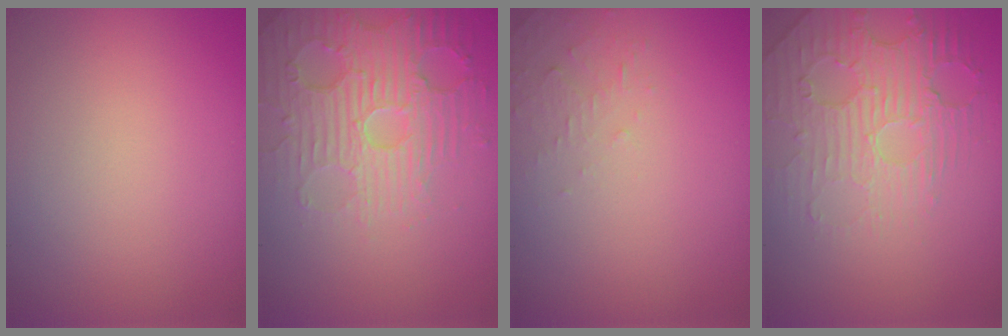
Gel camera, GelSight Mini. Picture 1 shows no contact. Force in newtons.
{"total": 4.9, "press": 4.4, "slide": 2.3}
{"total": 1.4, "press": 1.4, "slide": 0.2}
{"total": 2.9, "press": 2.4, "slide": 1.6}